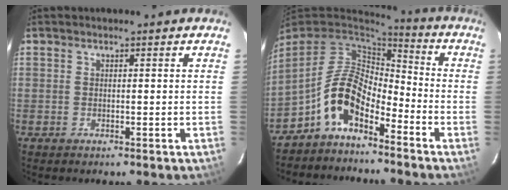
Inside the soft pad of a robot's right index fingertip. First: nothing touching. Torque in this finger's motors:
{"motor_torque": [0.55, -0.58, 0.92, 0.21]}